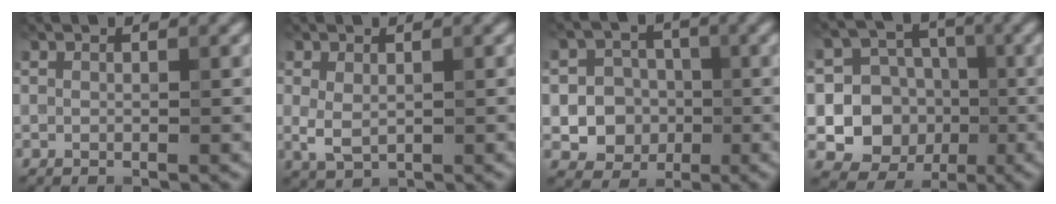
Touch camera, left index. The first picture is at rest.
{"total": 2.3, "force": [0.2, 1.5, 1.7], "torque": [-0.038, -0.002, 0.008]}
{"total": 6.0, "force": [-1.2, 5.5, 2.2], "torque": [-0.016, 0.005, -0.041]}
{"total": 11.5, "force": [-1.7, 11.0, 2.9], "torque": [-0.057, 0.004, -0.037]}